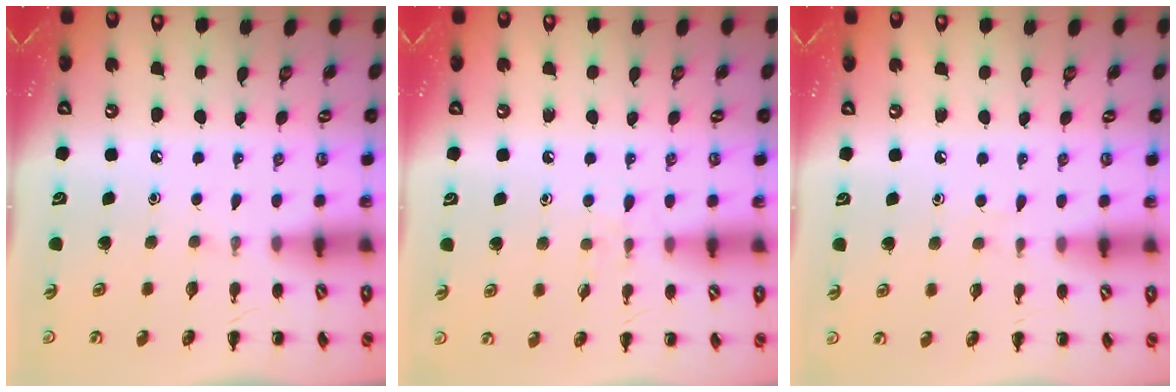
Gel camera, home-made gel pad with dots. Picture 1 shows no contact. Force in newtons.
{"total": 5.5, "press": 5.1, "slide": 2.2}
{"total": 2.9, "press": 2.8, "slide": 1.0}